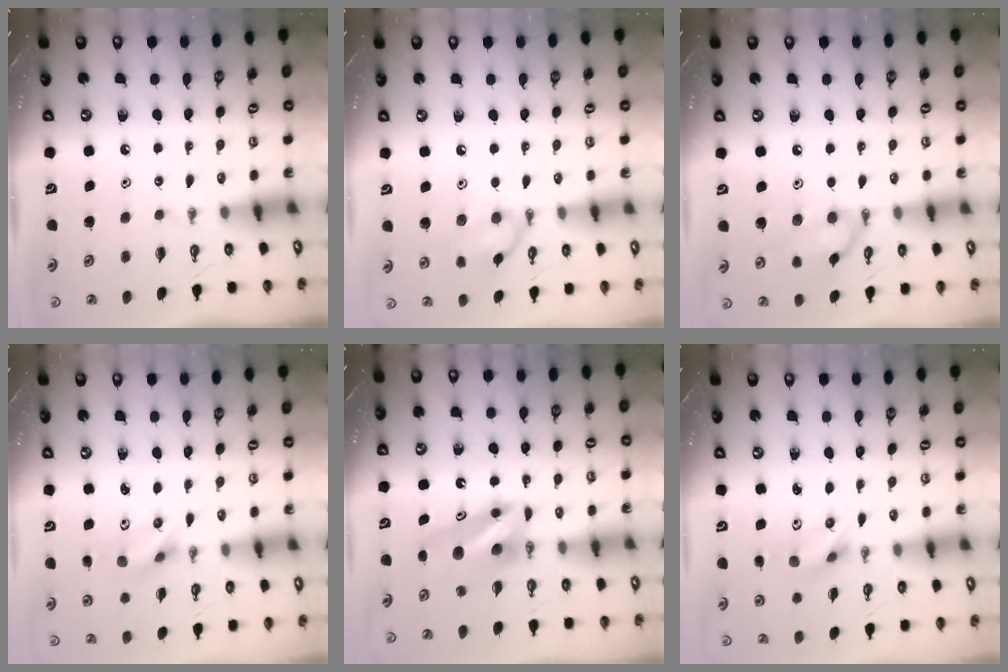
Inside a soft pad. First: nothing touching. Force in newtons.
{"total": 10.6, "press": 8.6, "slide": 6.3}
{"total": 11.7, "press": 9.6, "slide": 6.6}
{"total": 7.3, "press": 2.5, "slide": 6.8}
{"total": 8.0, "press": 7.2, "slide": 3.4}
{"total": 7.3, "press": 2.5, "slide": 6.8}